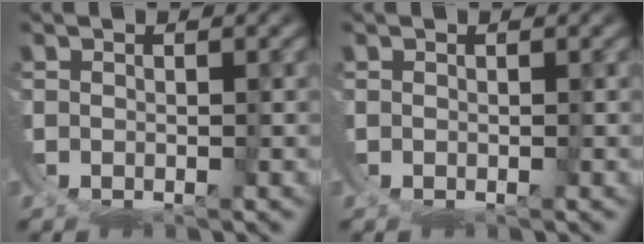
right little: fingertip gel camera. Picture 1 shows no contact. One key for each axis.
{"total": 0.0}